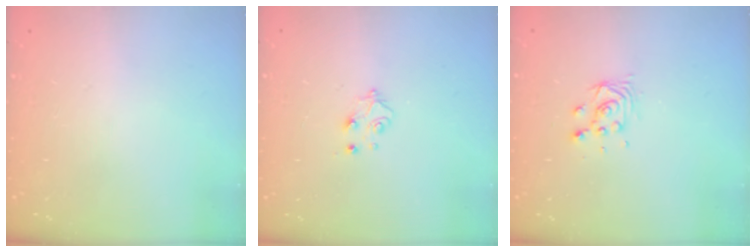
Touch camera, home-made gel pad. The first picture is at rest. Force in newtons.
{"total": 4.4, "press": 4.4, "slide": 0.5}
{"total": 4.1, "press": 4.1, "slide": 0.4}